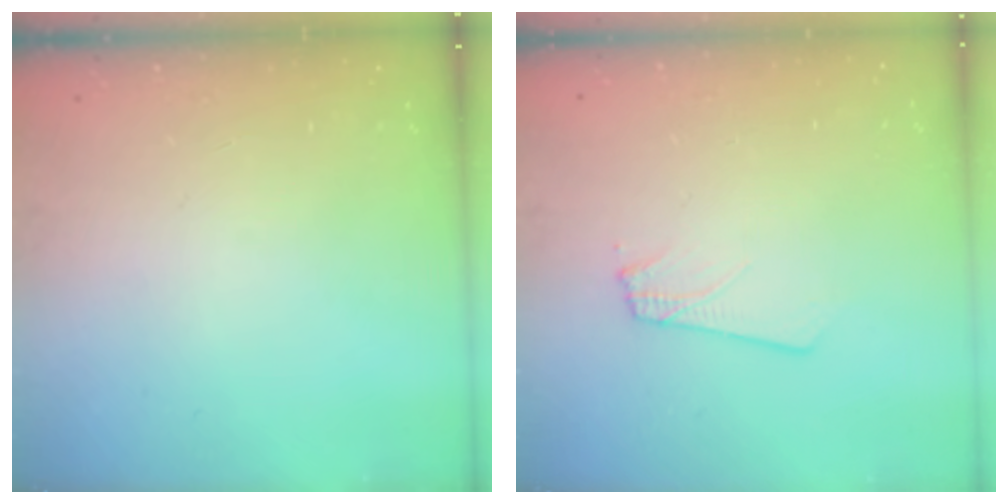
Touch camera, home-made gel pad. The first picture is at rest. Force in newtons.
{"total": 1.9, "press": 1.9, "slide": 0.1}